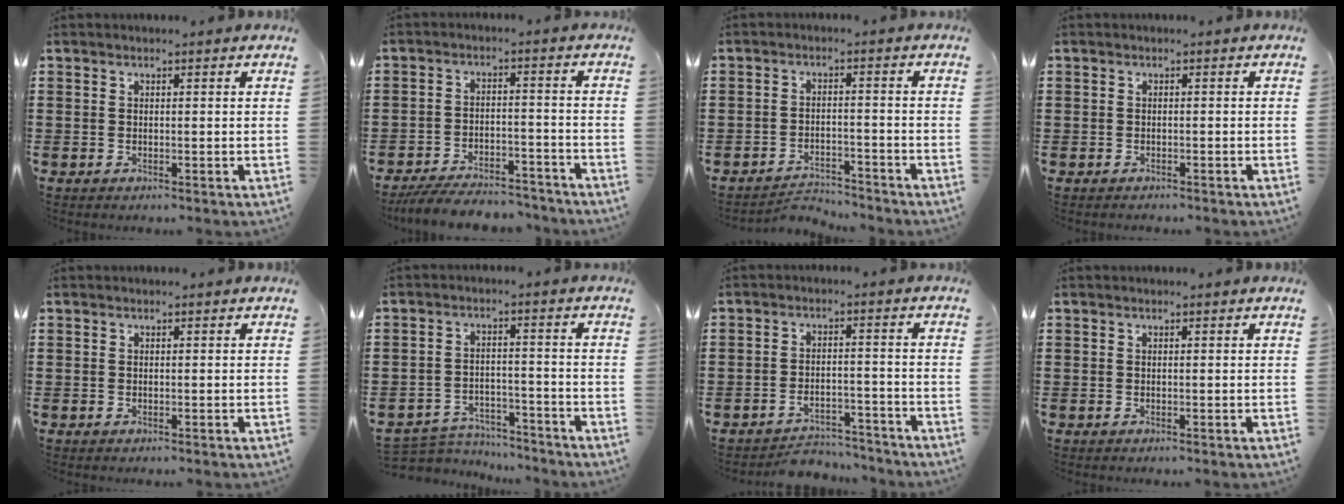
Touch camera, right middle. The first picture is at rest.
{"total": 6.2, "force": [-5.9, 0.8, 1.6], "torque": [-0.035, 0.002, -0.115]}
{"total": 3.3, "force": [-3.3, 0.4, 0.1], "torque": [-0.009, 0.001, -0.070]}
{"total": 0.8, "force": [-0.7, 0.4, -0.1], "torque": [0.001, 0.002, -0.015]}
{"total": 0.0}
{"total": 4.2, "force": [-4.1, 0.7, 0.3], "torque": [-0.018, 0.003, -0.088]}
{"total": 4.3, "force": [-4.2, 0.8, 0.6], "torque": [-0.012, 0.007, -0.087]}
{"total": 0.0}